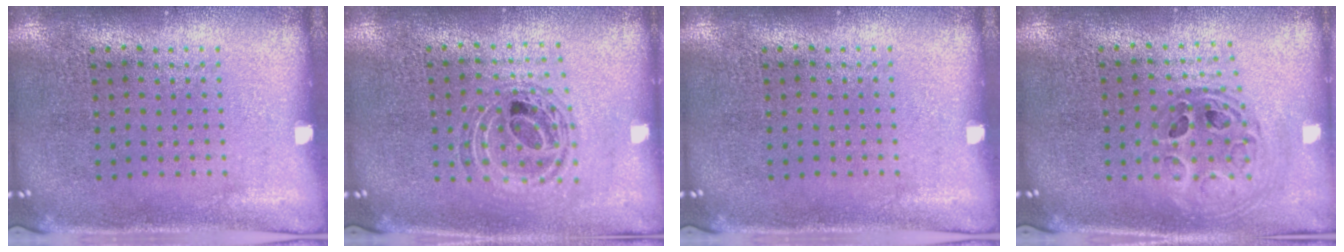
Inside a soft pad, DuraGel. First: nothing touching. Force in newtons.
{"total": 0.8, "press": 0.8, "slide": 0.2}
{"total": 0.0}
{"total": 0.8, "press": 0.7, "slide": 0.2}